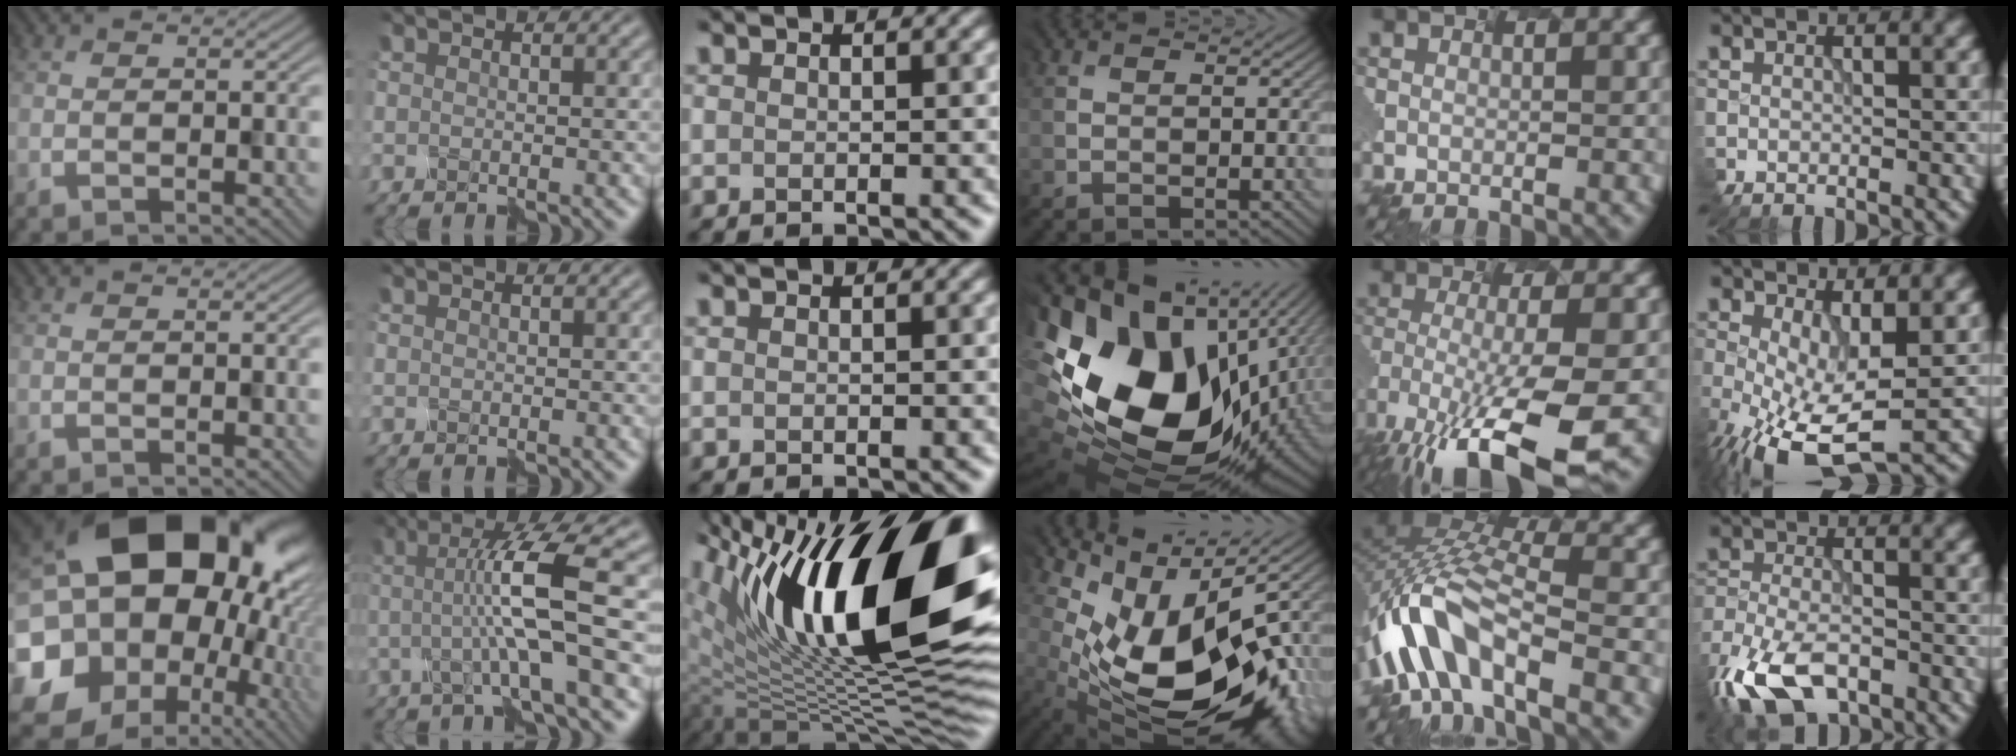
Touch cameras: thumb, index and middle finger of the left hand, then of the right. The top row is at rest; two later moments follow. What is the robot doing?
{"motion": "disassemble", "object": "markers"}